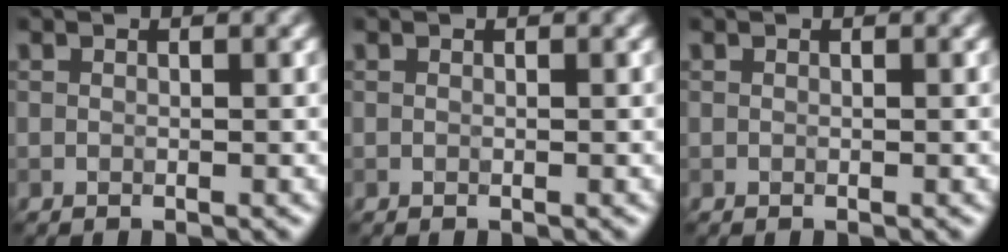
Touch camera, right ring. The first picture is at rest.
{"total": 0.0}
{"total": 0.0}